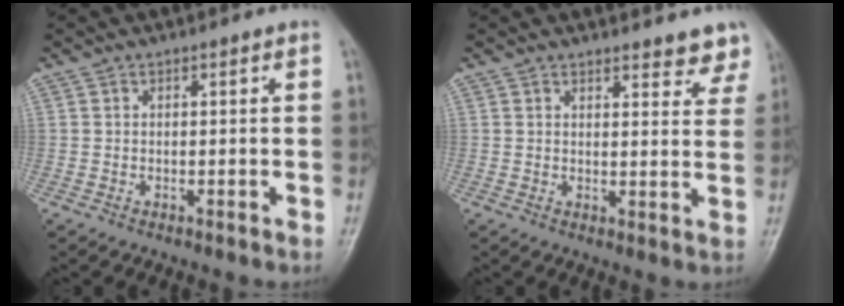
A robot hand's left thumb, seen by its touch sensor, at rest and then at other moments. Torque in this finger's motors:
{"motor_torque": [0.13, 0.03, 0.09, -0.33, 0.08]}